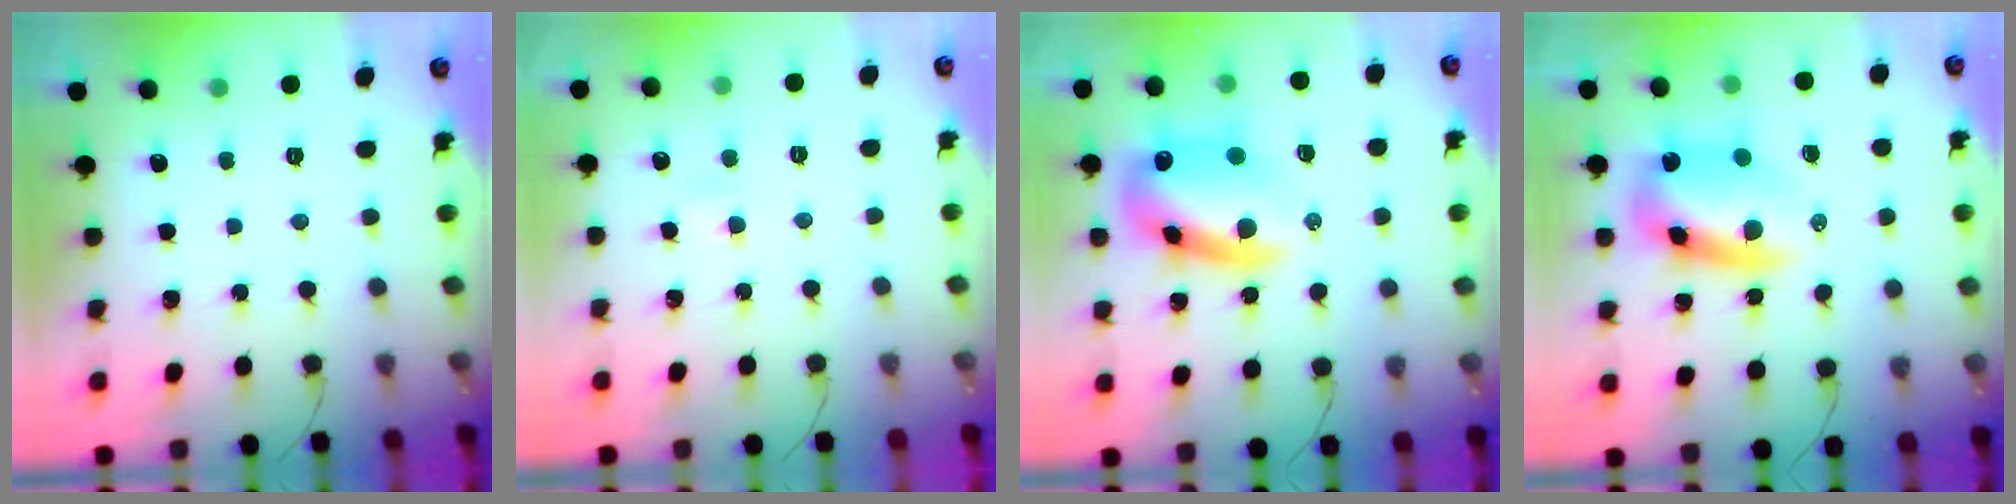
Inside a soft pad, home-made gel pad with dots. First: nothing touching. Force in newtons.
{"total": 2.7, "press": 2.6, "slide": 0.9}
{"total": 14.9, "press": 14.5, "slide": 3.7}
{"total": 11.4, "press": 11.1, "slide": 2.7}